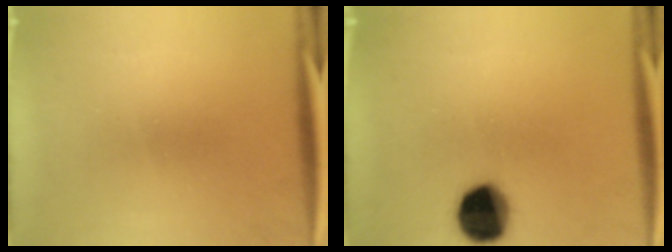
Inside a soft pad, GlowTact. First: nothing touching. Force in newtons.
{"total": 12.8}